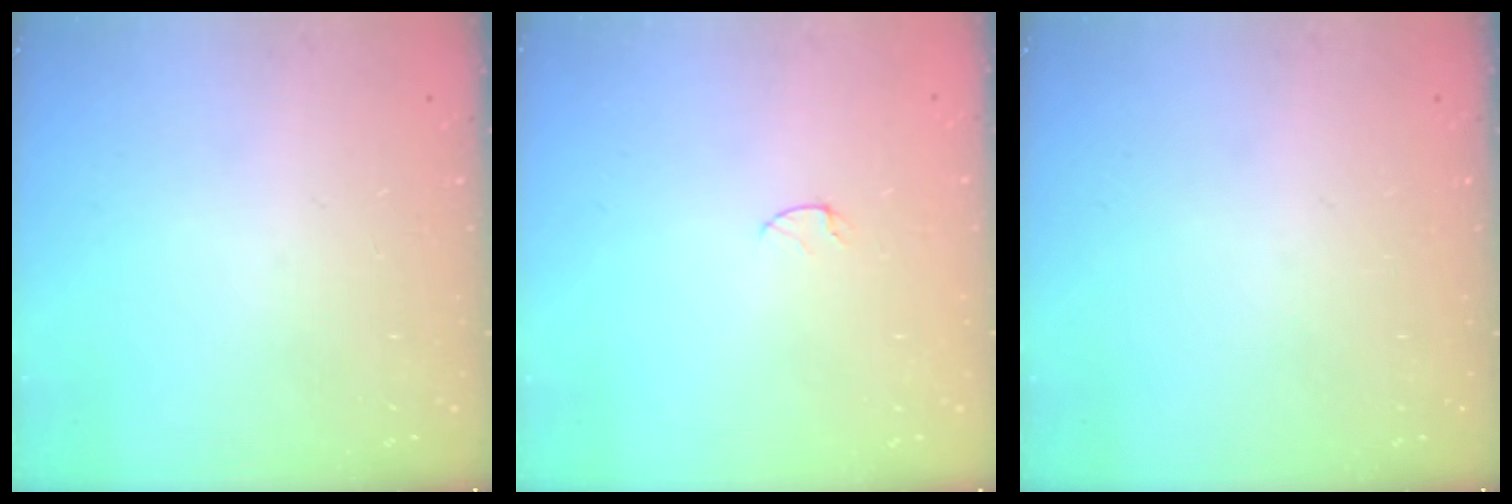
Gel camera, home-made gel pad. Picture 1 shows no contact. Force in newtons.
{"total": 2.9, "press": 2.9, "slide": 0.3}
{"total": 0.0}